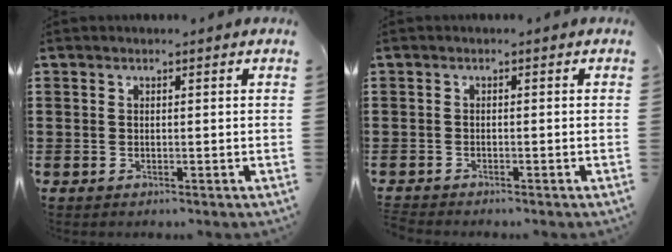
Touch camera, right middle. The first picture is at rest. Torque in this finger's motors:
{"motor_torque": [0.01, 0.00, 0.23, 0.11]}